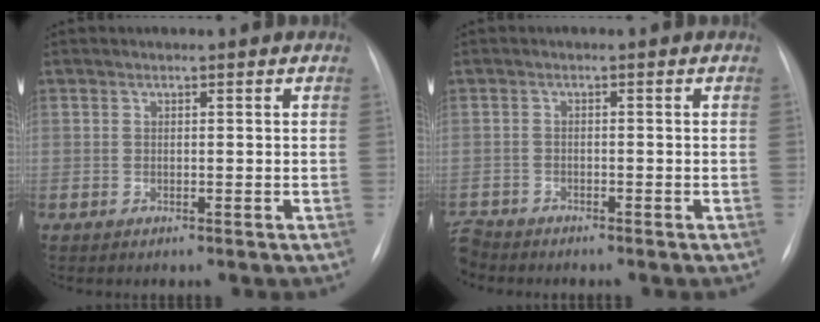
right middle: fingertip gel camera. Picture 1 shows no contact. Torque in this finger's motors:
{"motor_torque": [-0.01, 0.00, 0.00, -0.01]}